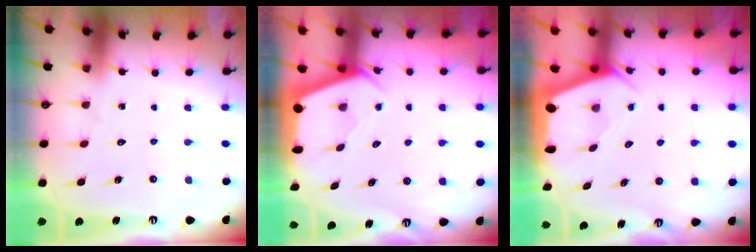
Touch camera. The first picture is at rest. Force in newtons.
{"total": 2.5, "press": 2.4, "slide": 0.3}
{"total": 2.1, "press": 2.1, "slide": 0.3}